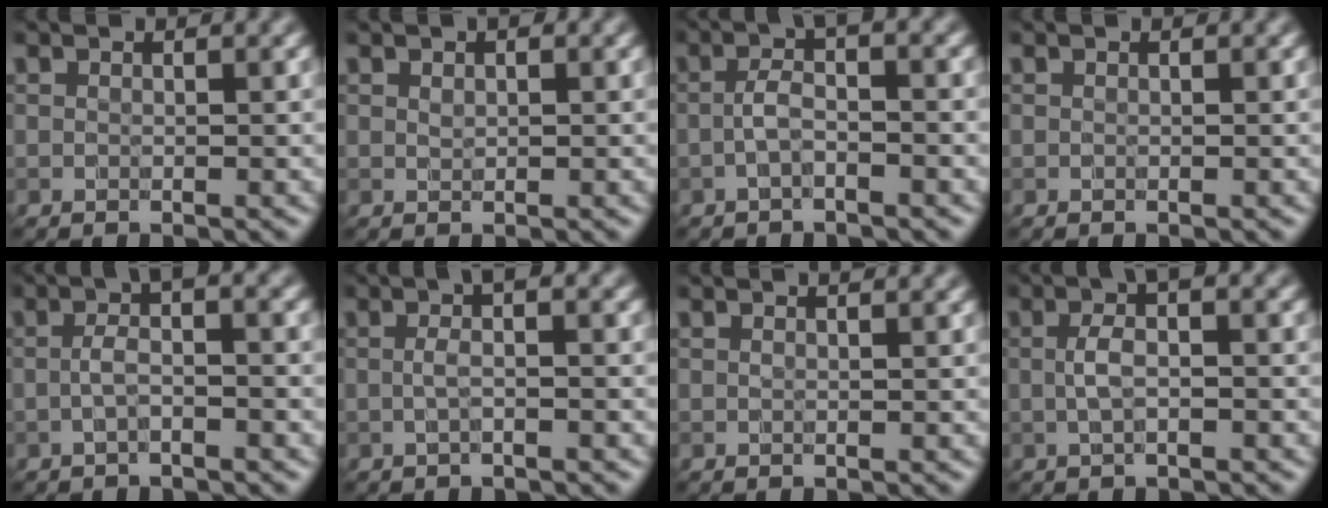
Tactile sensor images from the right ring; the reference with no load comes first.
{"total": 0.7, "force": [0.4, 0.4, 0.3], "torque": [-0.003, 0.000, 0.006]}
{"total": 2.2, "force": [-0.6, 0.5, 2.1], "torque": [-0.043, 0.010, -0.017]}
{"total": 0.0}
{"total": 2.4, "force": [-0.4, 0.4, 2.3], "torque": [-0.044, 0.010, -0.012]}
{"total": 2.0, "force": [0.2, 0.2, 2.0], "torque": [-0.037, 0.008, -0.002]}
{"total": 0.6, "force": [0.5, 0.0, 0.4], "torque": [-0.007, 0.000, 0.003]}
{"total": 2.6, "force": [0.1, 0.7, 2.5], "torque": [-0.051, 0.007, -0.001]}